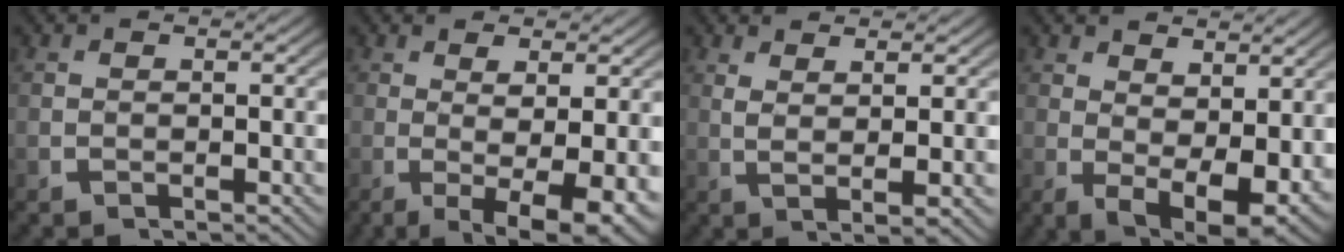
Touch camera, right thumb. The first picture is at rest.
{"total": 7.3, "force": [-1.8, 3.0, 6.4], "torque": [-0.111, -0.039, -0.008]}
{"total": 3.2, "force": [1.5, 0.4, 2.8], "torque": [-0.053, -0.009, 0.038]}
{"total": 6.9, "force": [-0.6, 4.2, 5.4], "torque": [-0.099, -0.047, 0.016]}